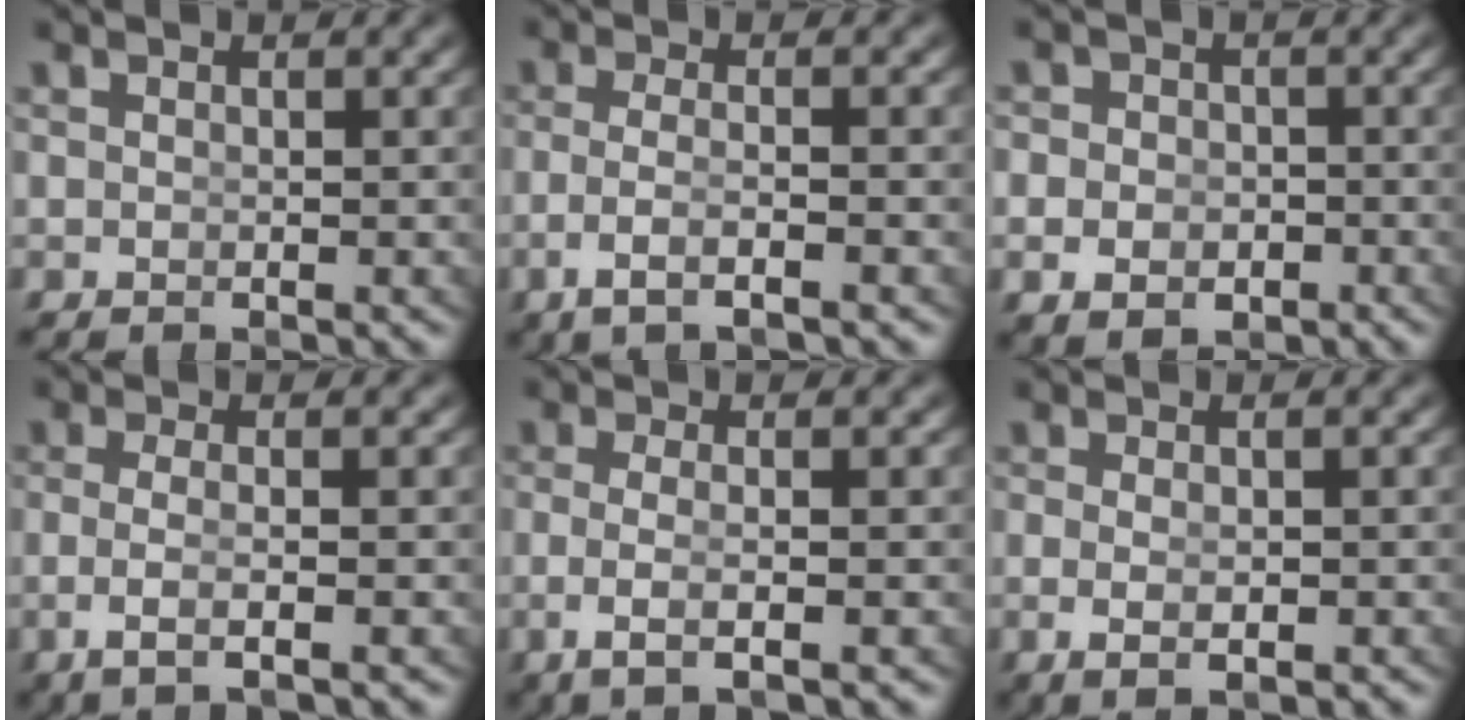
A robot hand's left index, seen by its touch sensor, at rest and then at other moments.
{"total": 3.3, "force": [-1.7, 0.5, 2.8], "torque": [-0.070, -0.017, -0.017]}
{"total": 3.5, "force": [-1.5, 2.9, 1.4], "torque": [-0.022, -0.018, -0.020]}
{"total": 3.2, "force": [-1.1, 0.3, 3.0], "torque": [-0.072, -0.015, -0.008]}
{"total": 3.6, "force": [-1.1, 0.6, 3.3], "torque": [-0.077, -0.015, -0.005]}
{"total": 2.4, "force": [-0.9, 0.5, 2.2], "torque": [-0.052, -0.016, 0.001]}